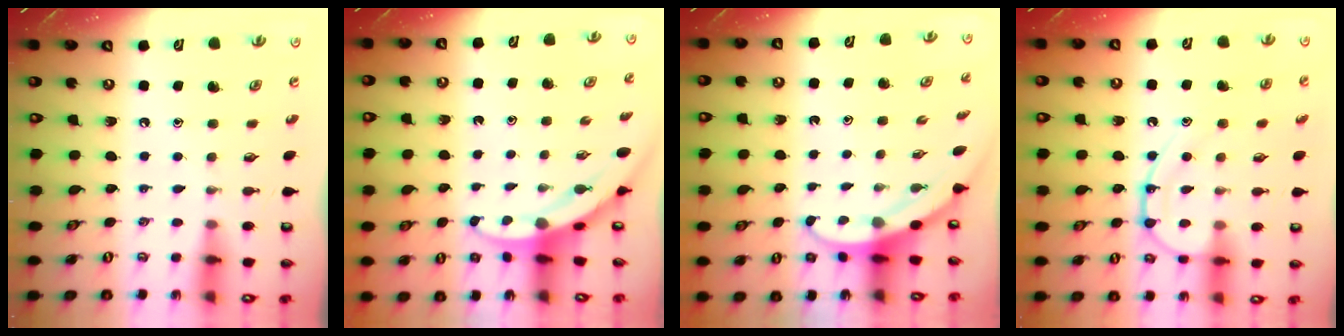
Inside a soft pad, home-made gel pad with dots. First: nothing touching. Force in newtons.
{"total": 3.3, "press": 3.3, "slide": 0.2}
{"total": 3.1, "press": 3.1, "slide": 0.2}
{"total": 12.0, "press": 12.0, "slide": 0.7}